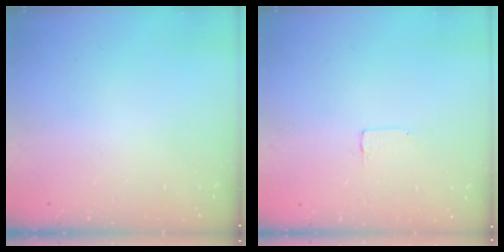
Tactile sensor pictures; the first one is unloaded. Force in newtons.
{"total": 2.0, "press": 2.0, "slide": 0.0}